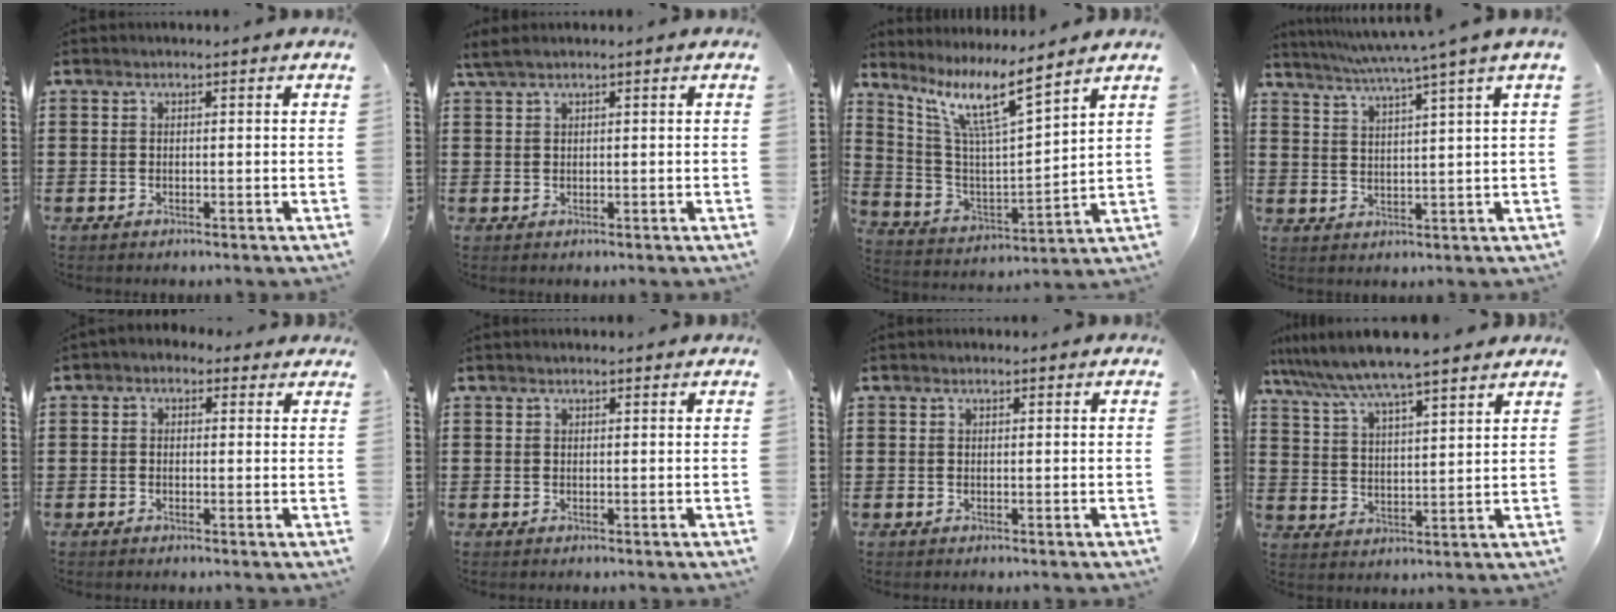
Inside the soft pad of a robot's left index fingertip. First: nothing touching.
{"total": 1.6, "force": [1.0, 0.0, 1.2], "torque": [-0.024, -0.001, 0.020]}
{"total": 10.6, "force": [7.5, 1.0, 7.4], "torque": [-0.168, -0.035, 0.125]}
{"total": 4.5, "force": [3.5, -1.5, 2.3], "torque": [-0.056, -0.027, 0.054]}
{"total": 1.5, "force": [0.6, 1.2, 0.6], "torque": [-0.015, 0.008, 0.009]}
{"total": 0.9, "force": [0.8, 0.2, 0.4], "torque": [-0.007, 0.002, 0.015]}
{"total": 0.6, "force": [0.5, 0.3, 0.2], "torque": [-0.006, 0.003, 0.010]}
{"total": 6.7, "force": [6.1, 0.0, 2.8], "torque": [-0.080, -0.032, 0.104]}